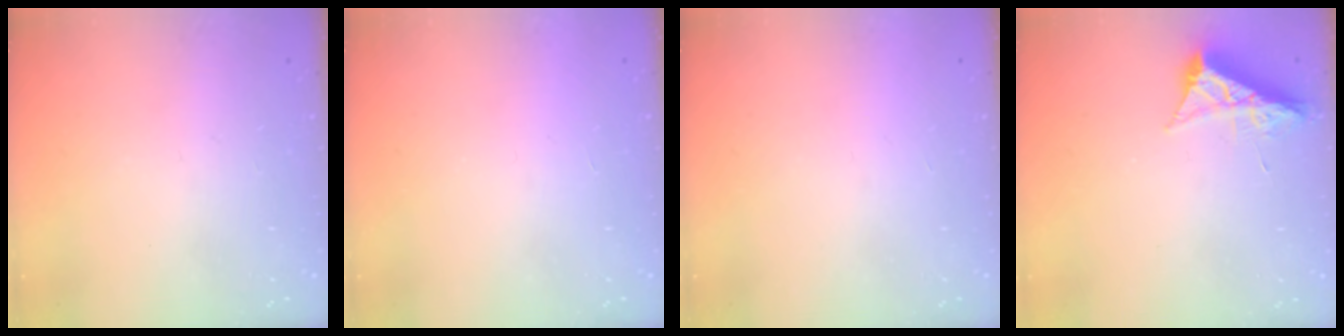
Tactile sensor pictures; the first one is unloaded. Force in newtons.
{"total": 1.7, "press": 1.7, "slide": 0.1}
{"total": 1.5, "press": 1.5, "slide": 0.1}
{"total": 8.4, "press": 8.4, "slide": 0.4}